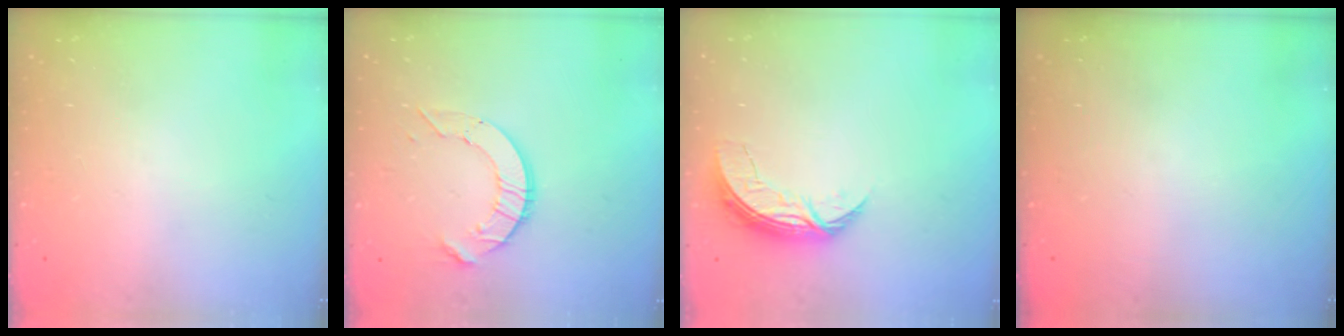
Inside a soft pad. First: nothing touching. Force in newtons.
{"total": 8.4, "press": 8.4, "slide": 0.6}
{"total": 7.1, "press": 7.1, "slide": 0.6}
{"total": 0.0}